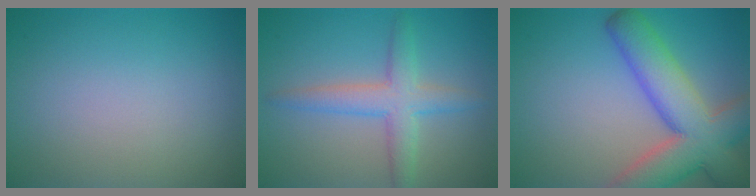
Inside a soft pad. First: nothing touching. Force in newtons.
{"total": 4.0, "press": 4.0, "slide": 0.1}
{"total": 10.0, "press": 10.0, "slide": 0.9}